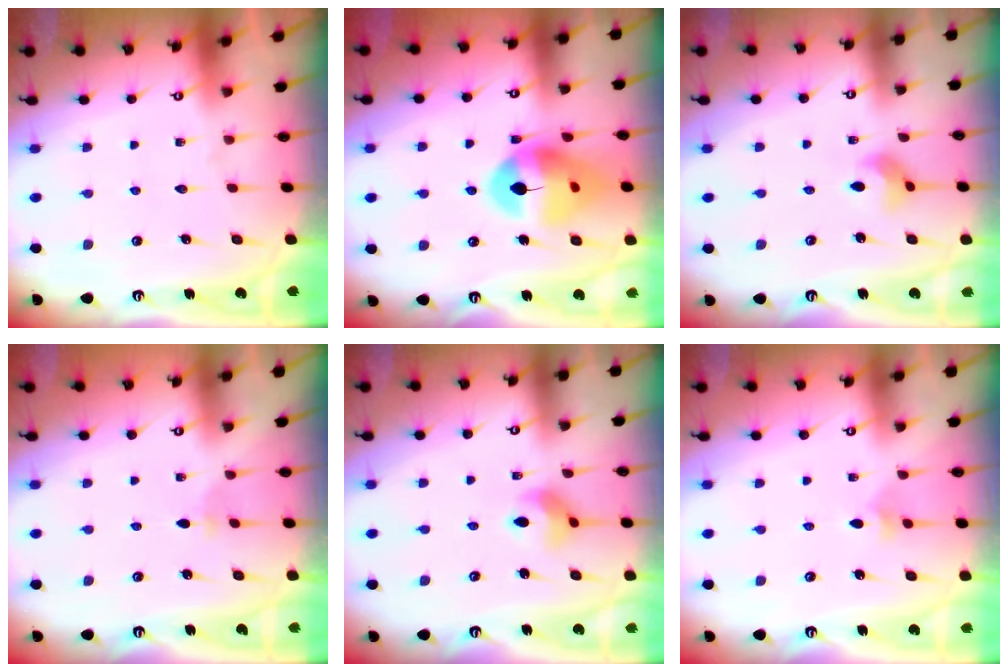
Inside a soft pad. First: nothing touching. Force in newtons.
{"total": 15.1, "press": 14.9, "slide": 2.2}
{"total": 4.9, "press": 4.9, "slide": 0.5}
{"total": 2.8, "press": 2.7, "slide": 0.6}
{"total": 6.4, "press": 6.4, "slide": 0.5}
{"total": 3.5, "press": 3.4, "slide": 0.7}